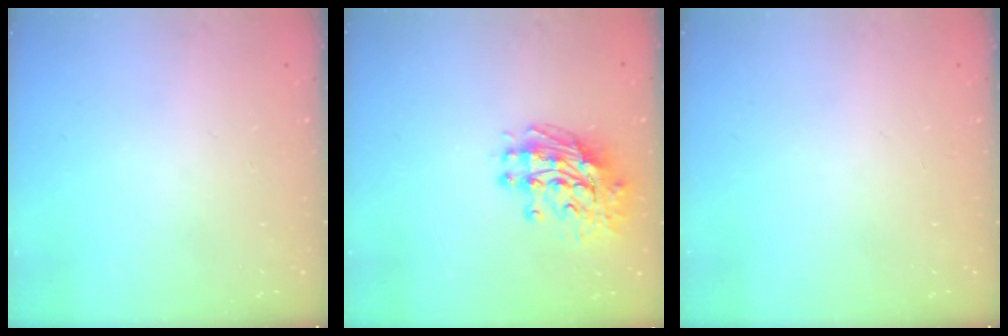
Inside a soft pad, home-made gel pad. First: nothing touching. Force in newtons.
{"total": 11.5, "press": 11.4, "slide": 1.2}
{"total": 0.0}